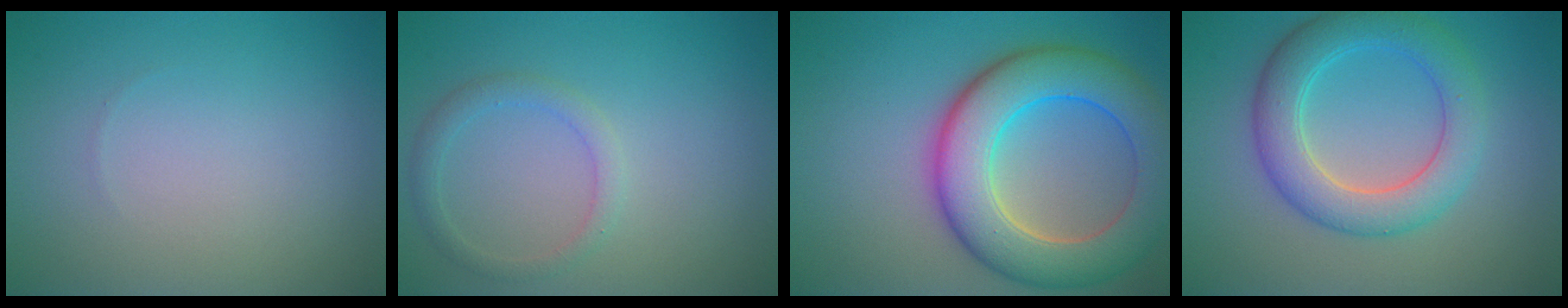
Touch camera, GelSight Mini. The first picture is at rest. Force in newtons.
{"total": 1.8, "press": 1.8, "slide": 0.1}
{"total": 9.6, "press": 9.6, "slide": 0.5}
{"total": 5.8, "press": 5.8, "slide": 0.2}